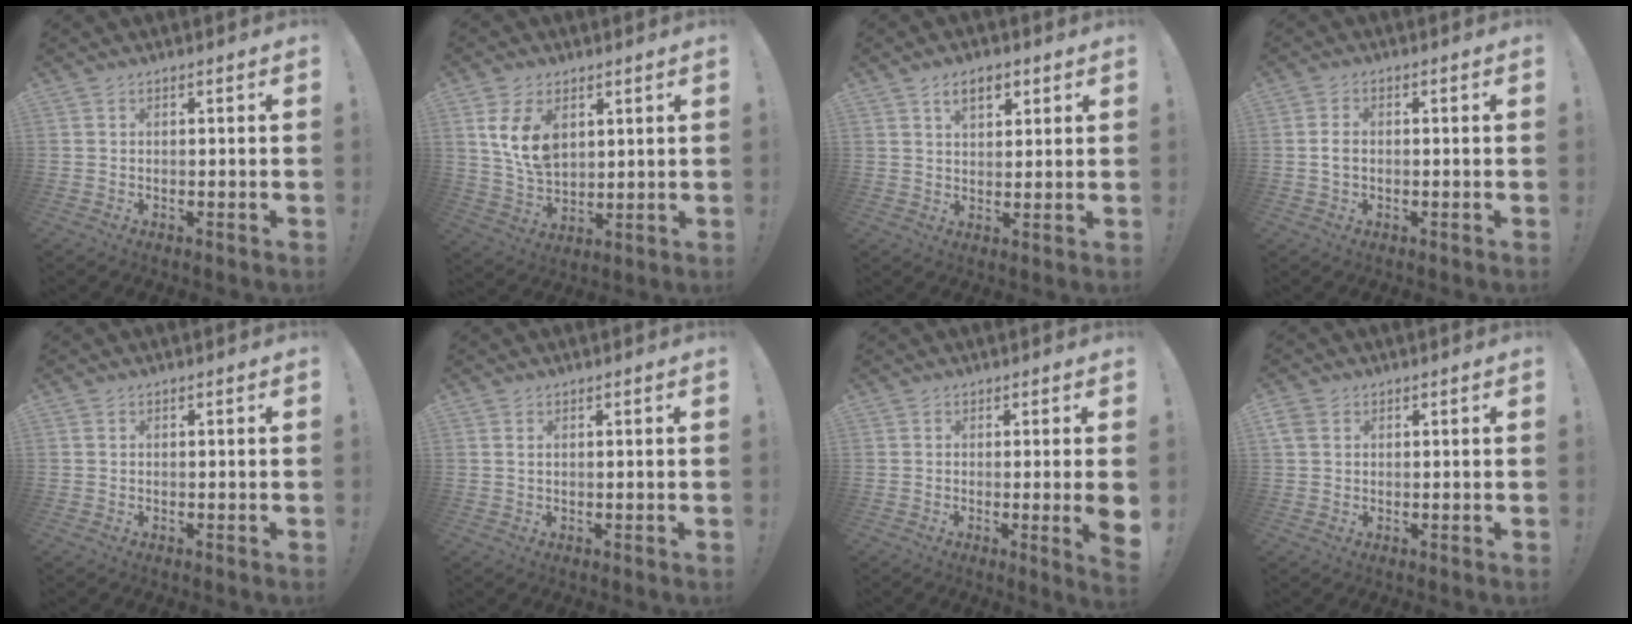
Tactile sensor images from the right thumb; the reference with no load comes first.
{"total": 11.2, "force": [4.5, 7.5, 7.0], "torque": [-0.134, -0.012, 0.089]}
{"total": 5.7, "force": [3.0, 3.2, 3.6], "torque": [-0.048, -0.005, 0.051]}
{"total": 2.3, "force": [-0.1, 1.6, 1.6], "torque": [-0.021, 0.006, -0.004]}
{"total": 0.0}
{"total": 0.7, "force": [0.4, 0.4, 0.4], "torque": [-0.009, 0.001, 0.008]}
{"total": 5.0, "force": [-0.4, -0.2, 5.0], "torque": [-0.071, -0.011, -0.002]}
{"total": 3.9, "force": [1.5, 3.2, 1.7], "torque": [-0.028, 0.001, 0.031]}